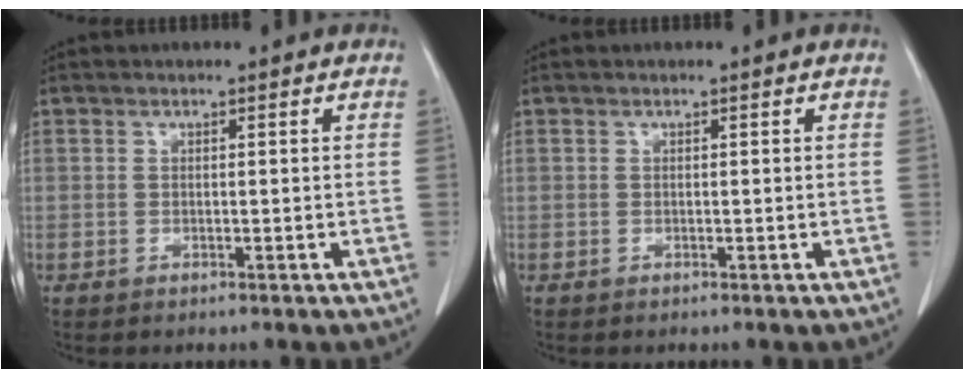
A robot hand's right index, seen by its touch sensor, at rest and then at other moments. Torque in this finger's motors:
{"motor_torque": [0.00, 0.00, 0.00, 0.00]}